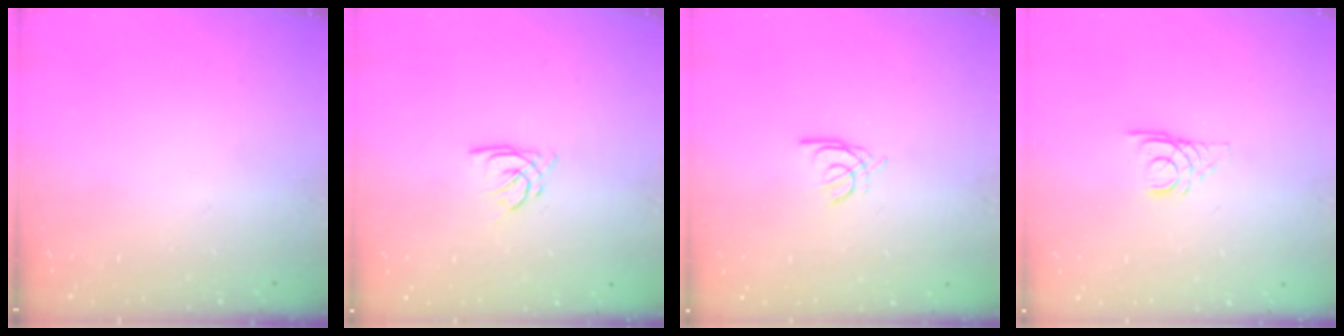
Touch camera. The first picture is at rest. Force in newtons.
{"total": 4.2, "press": 4.2, "slide": 0.3}
{"total": 3.6, "press": 3.6, "slide": 0.4}
{"total": 2.7, "press": 2.7, "slide": 0.3}